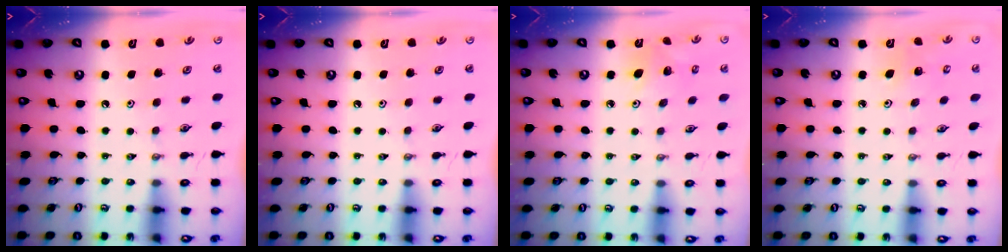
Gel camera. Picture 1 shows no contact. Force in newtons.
{"total": 0.0}
{"total": 4.8, "press": 4.8, "slide": 0.2}
{"total": 4.4, "press": 4.4, "slide": 0.4}